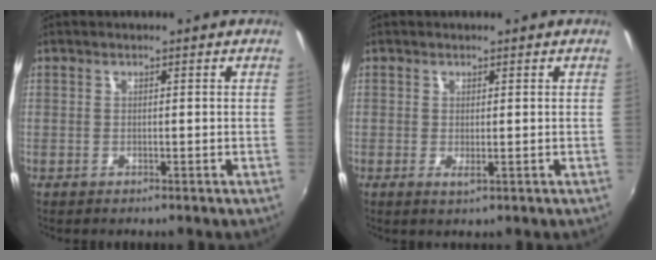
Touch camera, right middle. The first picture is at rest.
{"total": 1.5, "force": [-0.1, 0.3, 1.4], "torque": [-0.026, -0.007, -0.002]}